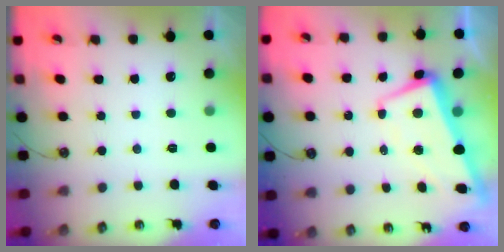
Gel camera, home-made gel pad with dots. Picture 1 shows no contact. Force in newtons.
{"total": 1.2, "press": 0.4, "slide": 1.1}